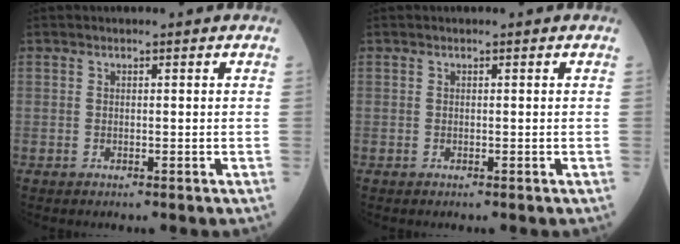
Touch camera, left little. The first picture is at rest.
{"total": 0.0}